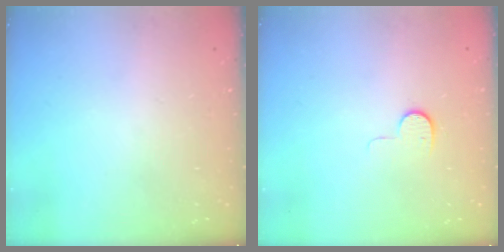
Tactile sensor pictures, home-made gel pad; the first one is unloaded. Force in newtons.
{"total": 6.8, "press": 6.8, "slide": 0.6}